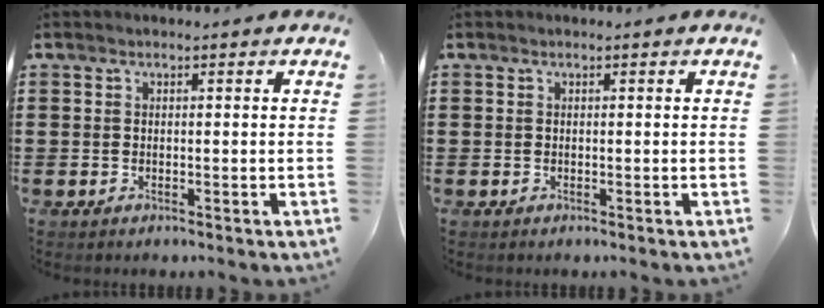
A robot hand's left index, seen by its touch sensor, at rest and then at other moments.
{"total": 0.0}